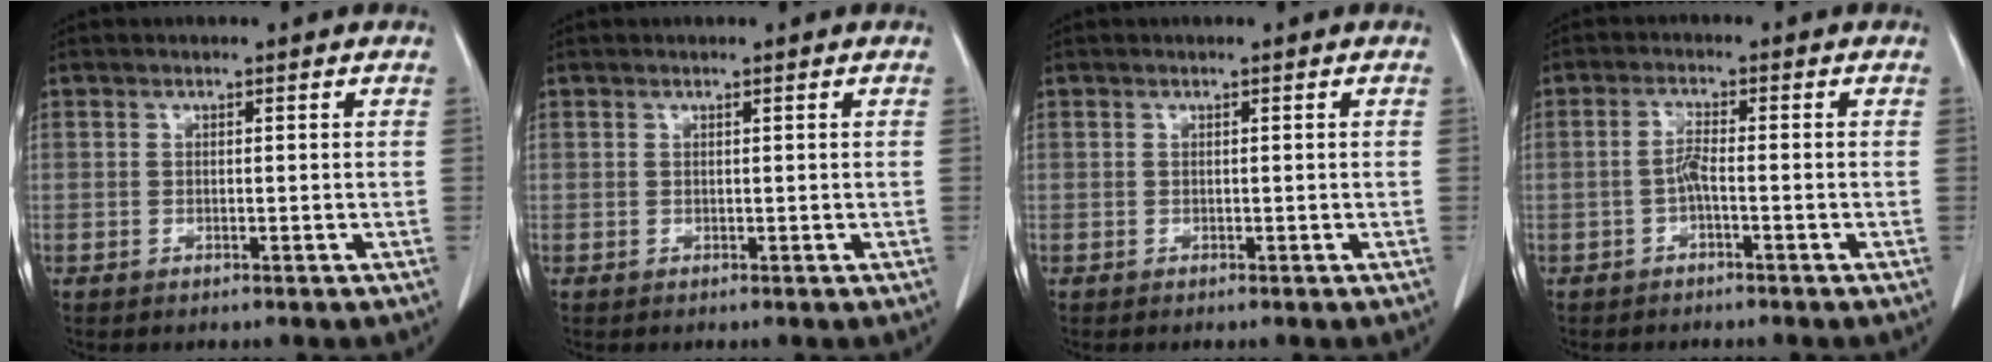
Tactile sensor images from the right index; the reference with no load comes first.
{"total": 0.0}
{"total": 0.0}
{"total": 2.3, "force": [-0.9, 0.1, 2.1], "torque": [-0.041, 0.002, -0.021]}